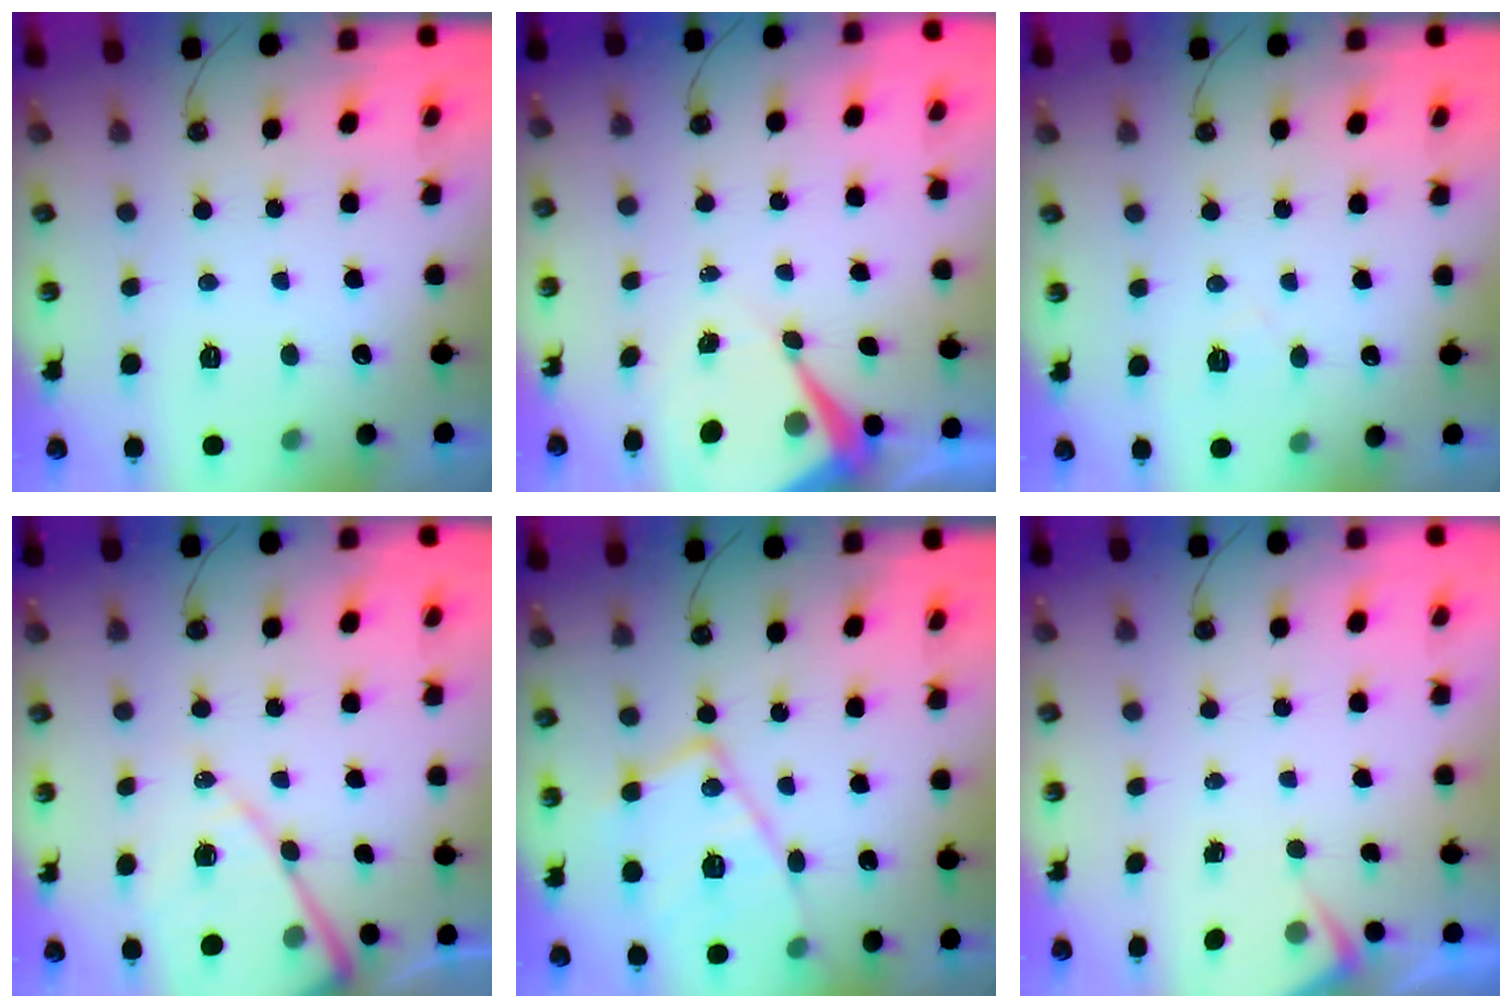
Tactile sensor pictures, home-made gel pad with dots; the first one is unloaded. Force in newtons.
{"total": 7.1, "press": 7.1, "slide": 0.6}
{"total": 4.4, "press": 4.4, "slide": 0.6}
{"total": 12.7, "press": 12.6, "slide": 1.2}
{"total": 16.9, "press": 16.9, "slide": 1.3}
{"total": 2.4, "press": 2.4, "slide": 0.4}